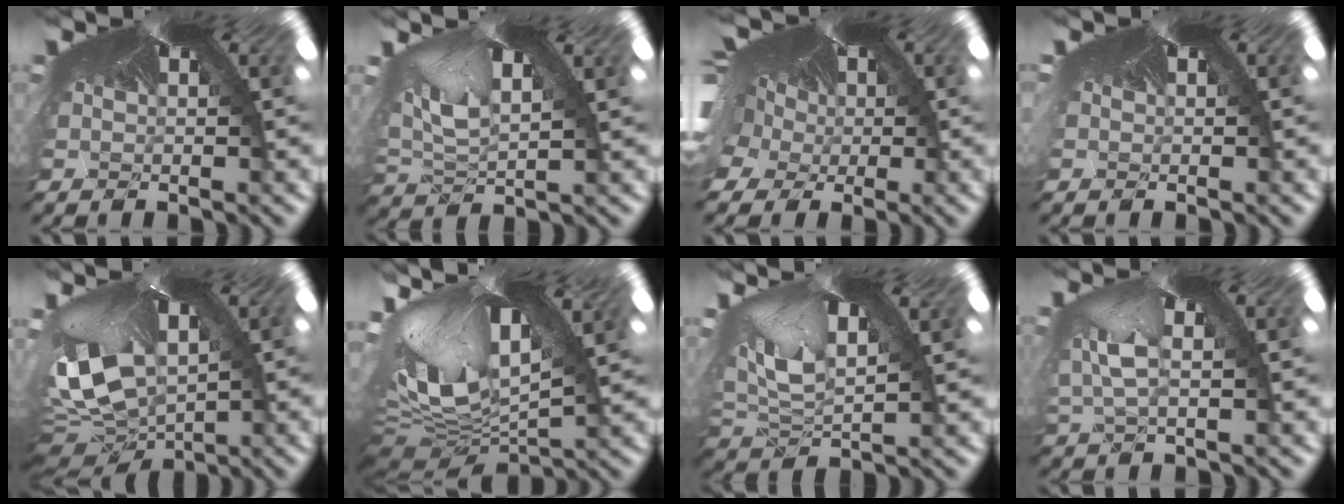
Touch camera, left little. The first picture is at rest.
{"total": 2.4, "force": [-1.8, 1.5, -0.1], "torque": [-0.039, -0.051, 0.009]}
{"total": 3.3, "force": [0.1, 1.8, 2.8], "torque": [-0.068, -0.017, 0.021]}
{"total": 1.2, "force": [-0.1, 0.4, 1.1], "torque": [-0.023, 0.002, 0.000]}
{"total": 5.5, "force": [-4.3, 3.3, 0.8], "torque": [-0.076, -0.107, -0.018]}
{"total": 5.7, "force": [-5.1, 1.7, 1.9], "torque": [-0.081, -0.093, -0.050]}
{"total": 3.3, "force": [-2.4, 2.2, 0.0], "torque": [-0.052, -0.065, 0.000]}
{"total": 3.2, "force": [-3.2, 0.5, -0.4], "torque": [-0.026, -0.054, -0.015]}